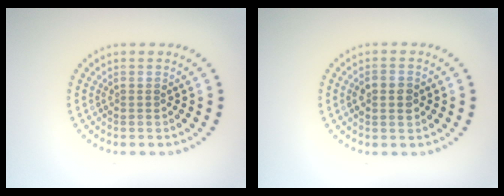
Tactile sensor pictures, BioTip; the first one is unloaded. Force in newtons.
{"total": 2.7, "press": 2.7, "slide": 0.0}